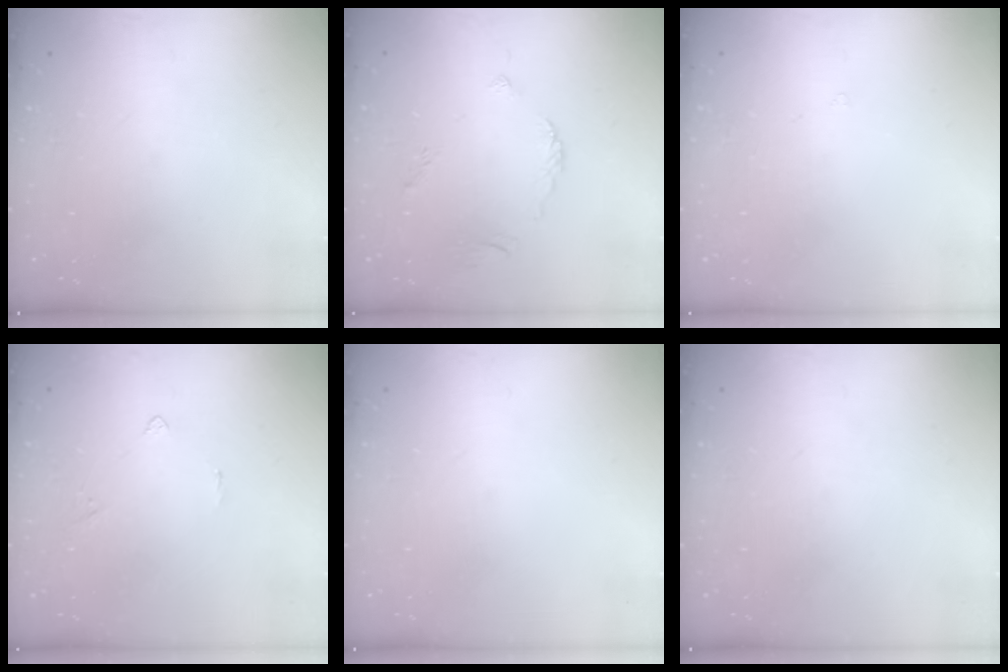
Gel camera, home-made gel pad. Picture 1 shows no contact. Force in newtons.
{"total": 2.2, "press": 2.1, "slide": 0.7}
{"total": 2.3, "press": 2.3, "slide": 0.5}
{"total": 2.5, "press": 2.5, "slide": 0.4}
{"total": 0.0}
{"total": 0.0}